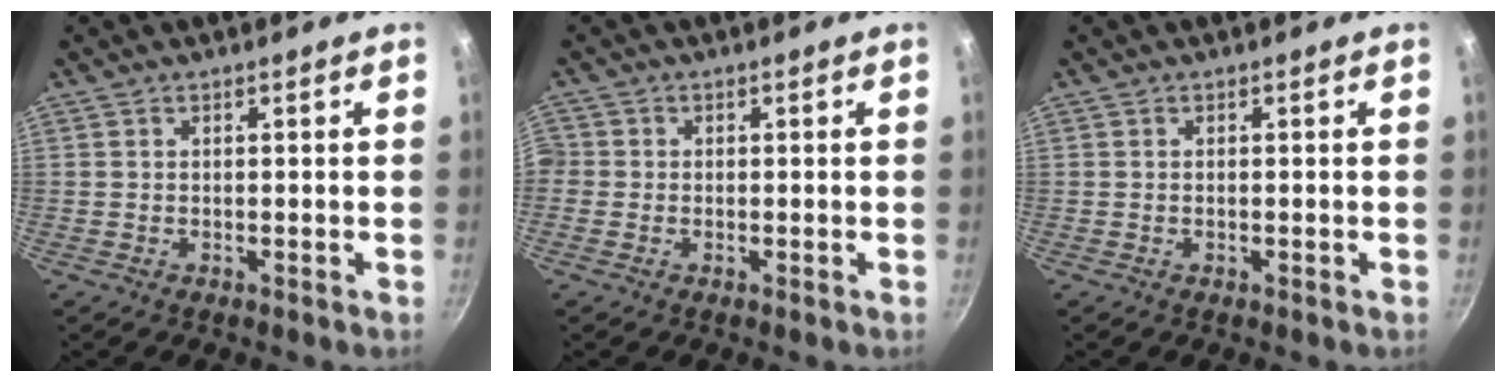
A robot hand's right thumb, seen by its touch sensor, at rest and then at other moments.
{"total": 1.9, "force": [-0.6, 1.8, 0.3], "torque": [-0.002, 0.004, -0.016]}
{"total": 0.0}